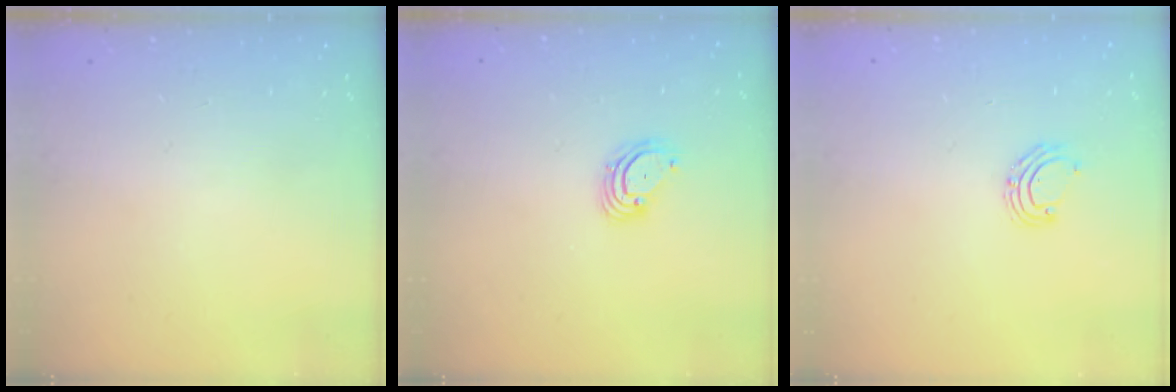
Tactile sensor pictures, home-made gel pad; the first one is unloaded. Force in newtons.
{"total": 3.4, "press": 3.4, "slide": 0.2}
{"total": 6.0, "press": 5.9, "slide": 1.1}